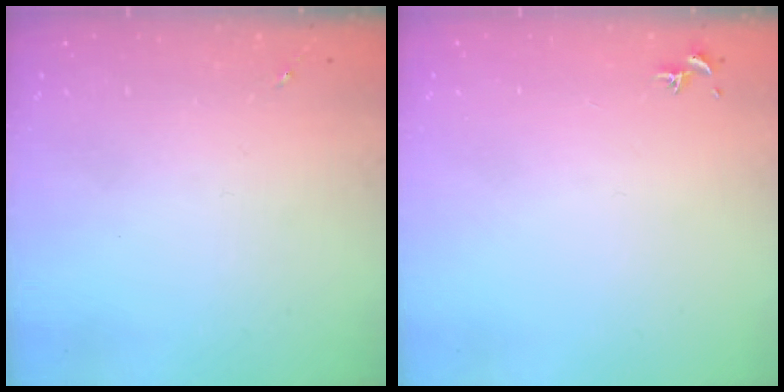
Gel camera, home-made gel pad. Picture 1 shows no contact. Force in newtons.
{"total": 0.8, "press": 0.7, "slide": 0.3}